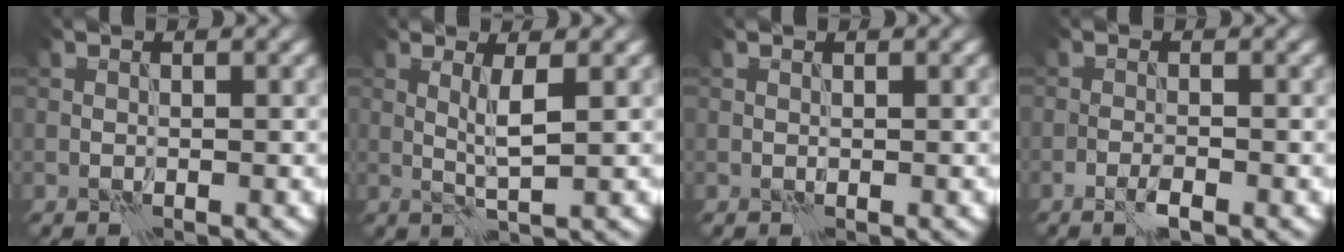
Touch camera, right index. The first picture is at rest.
{"total": 2.2, "force": [0.8, -0.1, 2.0], "torque": [-0.041, -0.003, 0.016]}
{"total": 0.0}
{"total": 1.1, "force": [-0.7, 0.0, 0.9], "torque": [-0.016, 0.000, -0.016]}